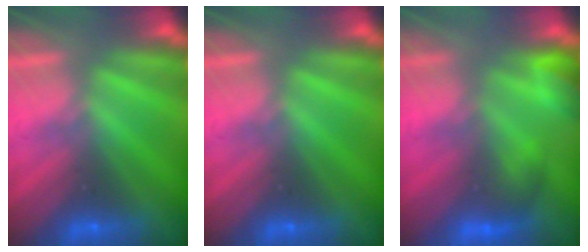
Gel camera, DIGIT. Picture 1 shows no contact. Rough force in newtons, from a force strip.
{"total": 0.0}
{"total": 4.8}